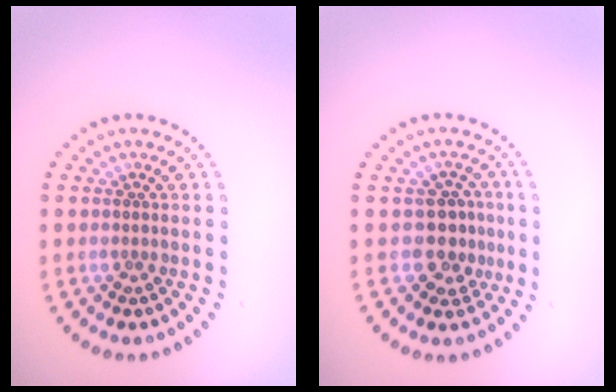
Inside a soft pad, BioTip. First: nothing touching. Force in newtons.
{"total": 3.1, "press": 2.8, "slide": 1.4}